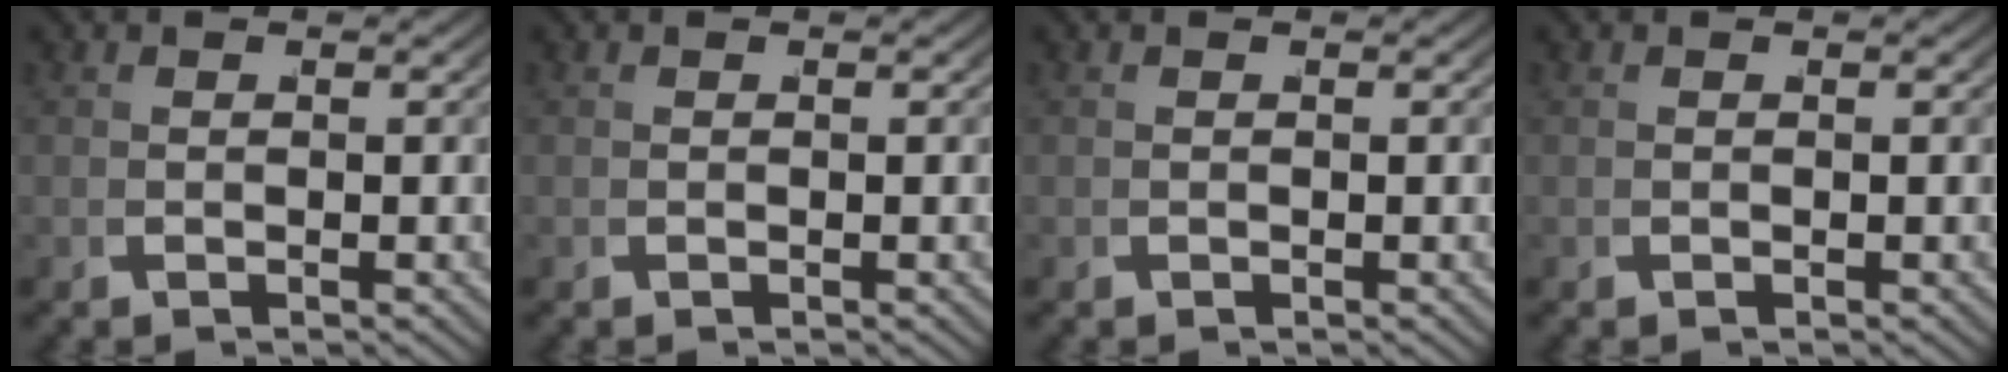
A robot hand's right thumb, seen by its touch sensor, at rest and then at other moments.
{"total": 0.0}
{"total": 0.0}
{"total": 0.0}